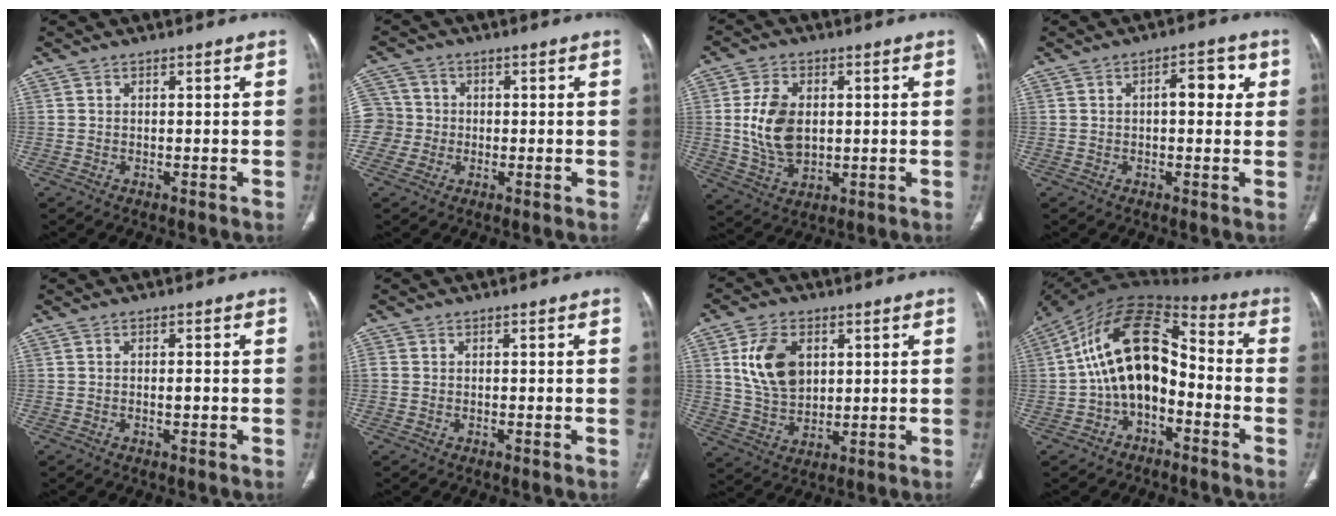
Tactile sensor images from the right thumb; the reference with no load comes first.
{"total": 7.1, "force": [-0.8, 6.9, 1.3], "torque": [-0.016, 0.019, -0.018]}
{"total": 10.6, "force": [0.9, 7.1, 7.8], "torque": [-0.140, -0.007, 0.026]}
{"total": 5.6, "force": [1.0, 2.8, 4.7], "torque": [-0.044, 0.012, 0.008]}
{"total": 0.9, "force": [-0.2, 0.3, 0.9], "torque": [-0.017, -0.001, -0.005]}
{"total": 0.8, "force": [-0.1, 0.7, 0.4], "torque": [-0.013, 0.000, -0.004]}
{"total": 11.3, "force": [3.2, 7.5, 7.8], "torque": [-0.128, -0.012, 0.068]}
{"total": 16.1, "force": [-2.7, 9.8, 12.5], "torque": [-0.199, 0.066, -0.053]}